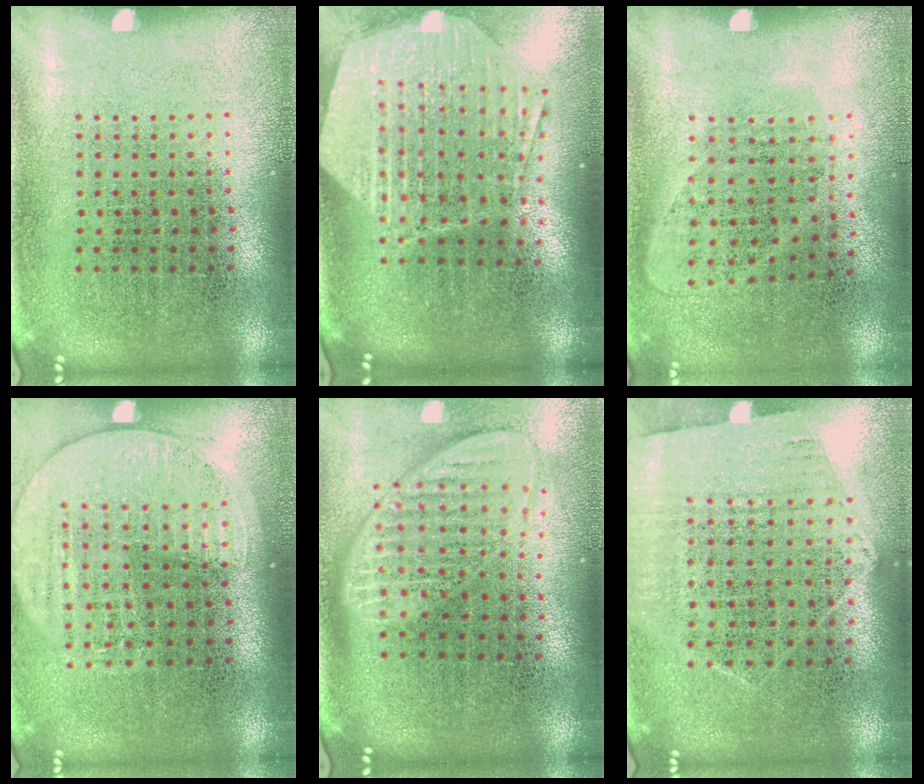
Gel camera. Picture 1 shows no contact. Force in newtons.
{"total": 2.9, "press": 2.3, "slide": 1.8}
{"total": 1.0, "press": 0.8, "slide": 0.5}
{"total": 1.5, "press": 1.4, "slide": 0.6}
{"total": 1.9, "press": 1.5, "slide": 1.1}
{"total": 1.1, "press": 1.0, "slide": 0.5}